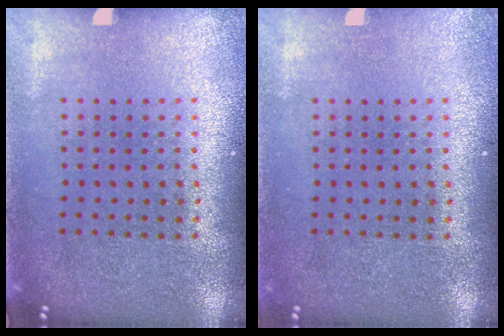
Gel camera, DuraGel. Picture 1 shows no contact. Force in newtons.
{"total": 0.7, "press": 0.7, "slide": 0.0}